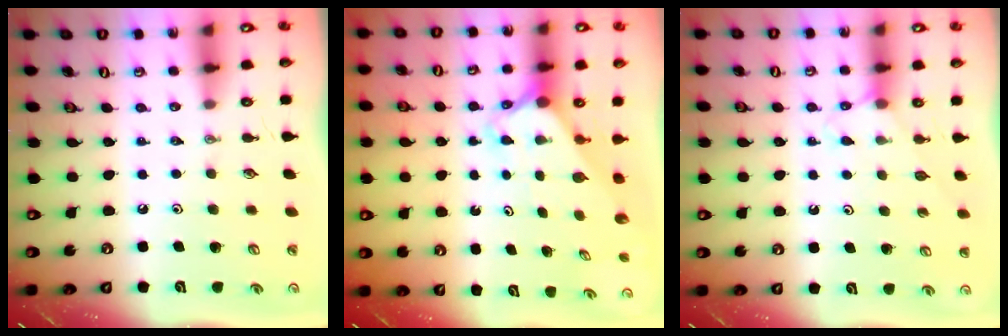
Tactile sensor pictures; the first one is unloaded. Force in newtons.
{"total": 2.3, "press": 2.3, "slide": 0.2}
{"total": 5.5, "press": 5.5, "slide": 0.6}